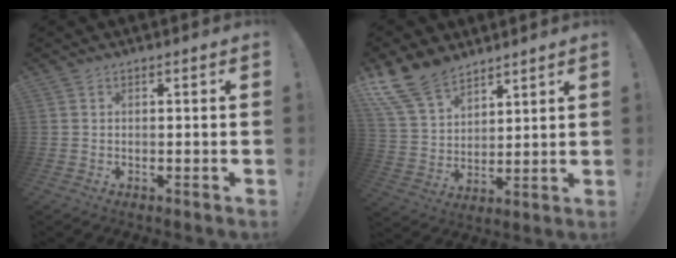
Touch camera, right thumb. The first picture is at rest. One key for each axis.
{"total": 14.7, "fx": 11.1, "fy": 7.7, "fz": 5.7, "tx": -0.123, "ty": -0.064, "tz": 0.215}